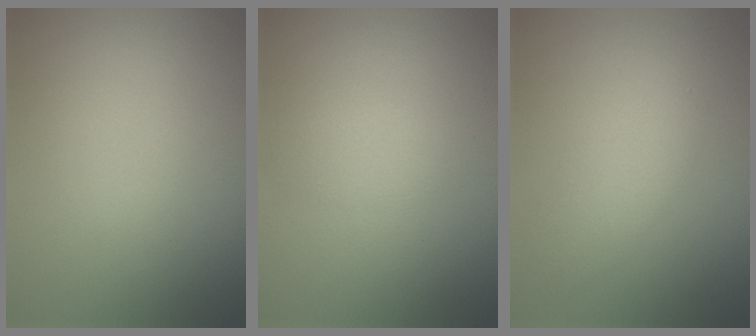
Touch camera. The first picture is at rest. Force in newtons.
{"total": 1.3, "press": 1.3, "slide": 0.0}
{"total": 2.9, "press": 2.9, "slide": 0.1}